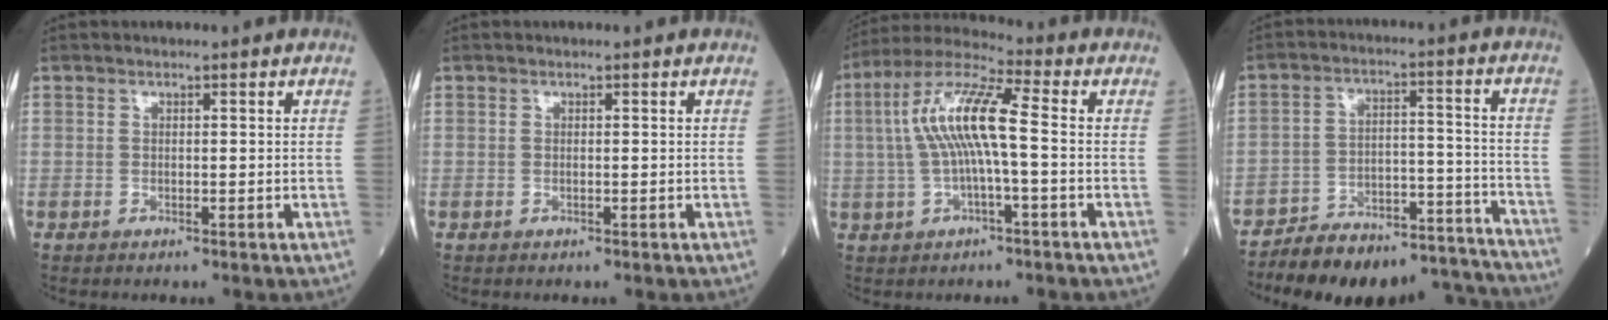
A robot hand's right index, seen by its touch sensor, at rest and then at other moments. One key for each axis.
{"total": 0.0}
{"total": 10.8, "fx": 0.1, "fy": 1.3, "fz": 10.8, "tx": -0.219, "ty": 0.028, "tz": -0.004}
{"total": 19.8, "fx": -18.6, "fy": 4.4, "fz": 5.3, "tx": -0.067, "ty": 0.032, "tz": -0.264}